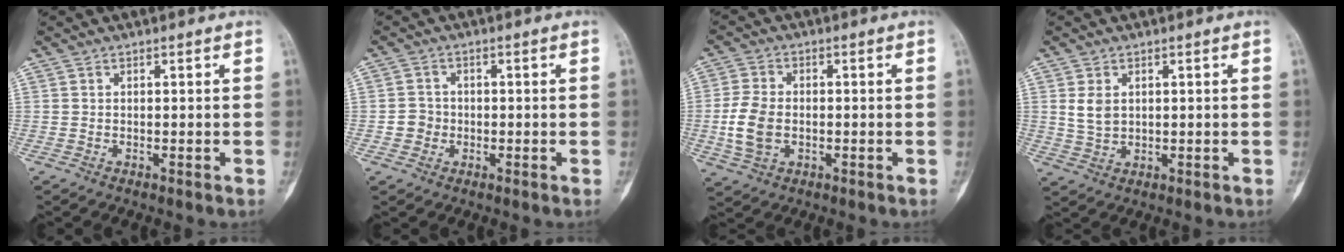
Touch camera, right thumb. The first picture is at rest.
{"total": 2.9, "force": [-0.7, 2.8, 0.7], "torque": [0.004, 0.008, -0.017]}
{"total": 7.6, "force": [-1.1, 5.1, 5.4], "torque": [-0.112, 0.005, -0.022]}
{"total": 3.8, "force": [1.0, 2.8, 2.5], "torque": [-0.038, -0.006, 0.028]}